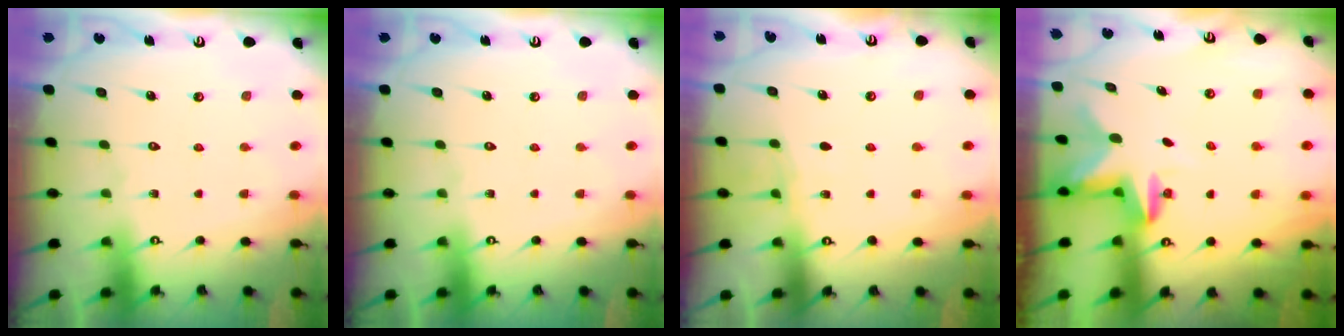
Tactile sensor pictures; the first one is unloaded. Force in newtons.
{"total": 0.0}
{"total": 5.2, "press": 5.1, "slide": 0.5}
{"total": 2.6, "press": 2.5, "slide": 0.5}